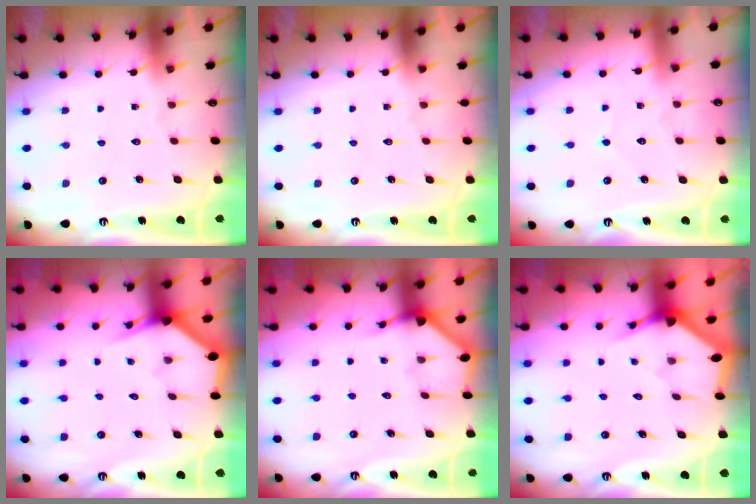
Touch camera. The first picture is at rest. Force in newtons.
{"total": 0.0}
{"total": 2.8, "press": 2.8, "slide": 0.3}
{"total": 2.6, "press": 2.6, "slide": 0.1}
{"total": 2.3, "press": 2.3, "slide": 0.2}
{"total": 2.9, "press": 2.9, "slide": 0.2}